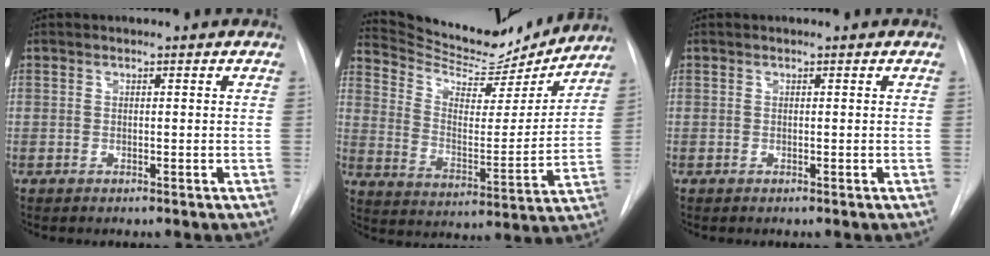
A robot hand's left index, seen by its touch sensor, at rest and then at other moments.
{"total": 18.2, "force": [17.5, 3.4, 3.8], "torque": [-0.068, -0.027, 0.264]}
{"total": 0.0}